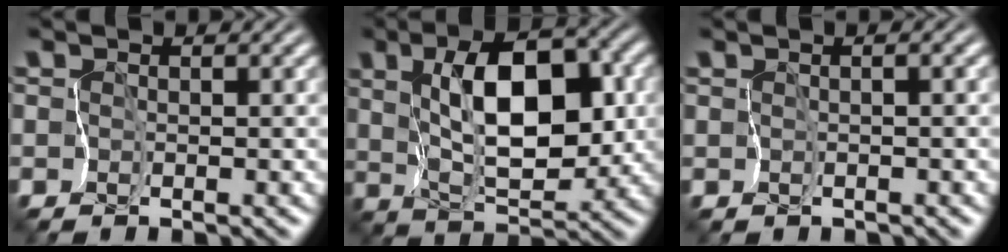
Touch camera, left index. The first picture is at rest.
{"total": 8.1, "force": [2.2, 4.0, 6.8], "torque": [-0.108, 0.006, 0.044]}
{"total": 0.6, "force": [-0.3, 0.2, 0.5], "torque": [-0.004, -0.006, -0.001]}